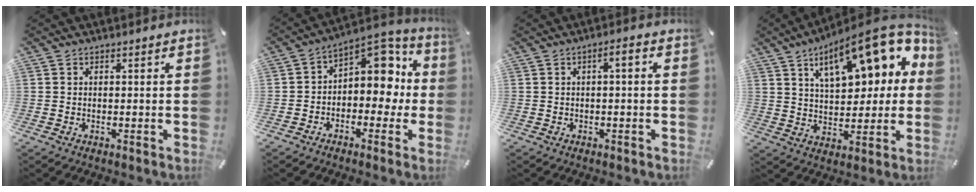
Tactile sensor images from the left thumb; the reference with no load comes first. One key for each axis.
{"total": 9.7, "fx": 2.4, "fy": 7.4, "fz": 5.8, "tx": -0.061, "ty": -0.029, "tz": 0.041}
{"total": 2.6, "fx": -0.6, "fy": 0.4, "fz": 2.5, "tx": -0.045, "ty": 0.008, "tz": -0.014}
{"total": 19.9, "fx": 9.5, "fy": 9.3, "fz": 14.8, "tx": -0.223, "ty": -0.040, "tz": 0.156}